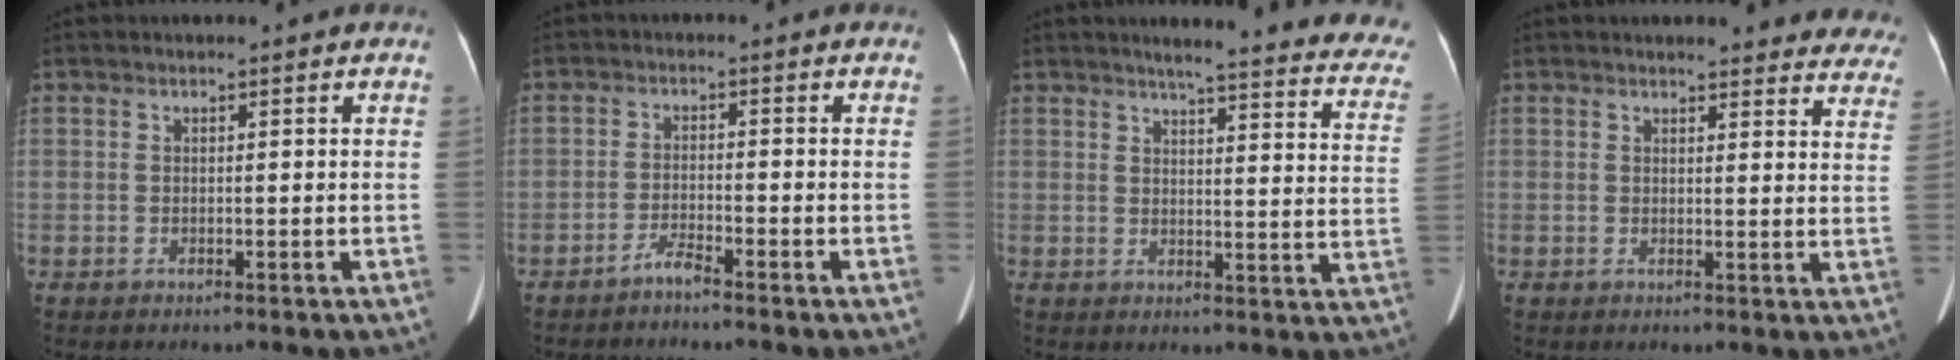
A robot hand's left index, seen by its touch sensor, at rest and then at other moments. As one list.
[{"total": 2.2, "force": [-2.0, -0.2, 0.8], "torque": [-0.020, -0.004, -0.039]}, {"total": 22.9, "force": [20.4, 2.2, 10.2], "torque": [-0.112, -0.064, 0.214]}, {"total": 17.8, "force": [16.6, 3.8, 5.3], "torque": [-0.032, -0.044, 0.163]}]